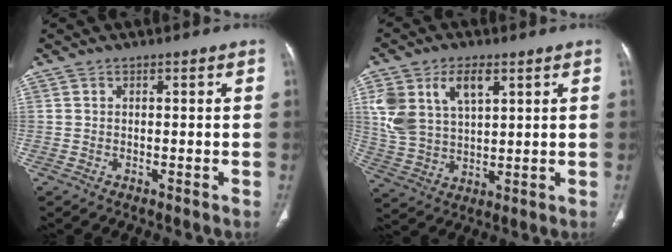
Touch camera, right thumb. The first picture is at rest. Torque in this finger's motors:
{"motor_torque": [1.27, 2.13, 1.01, 0.65, 0.16]}